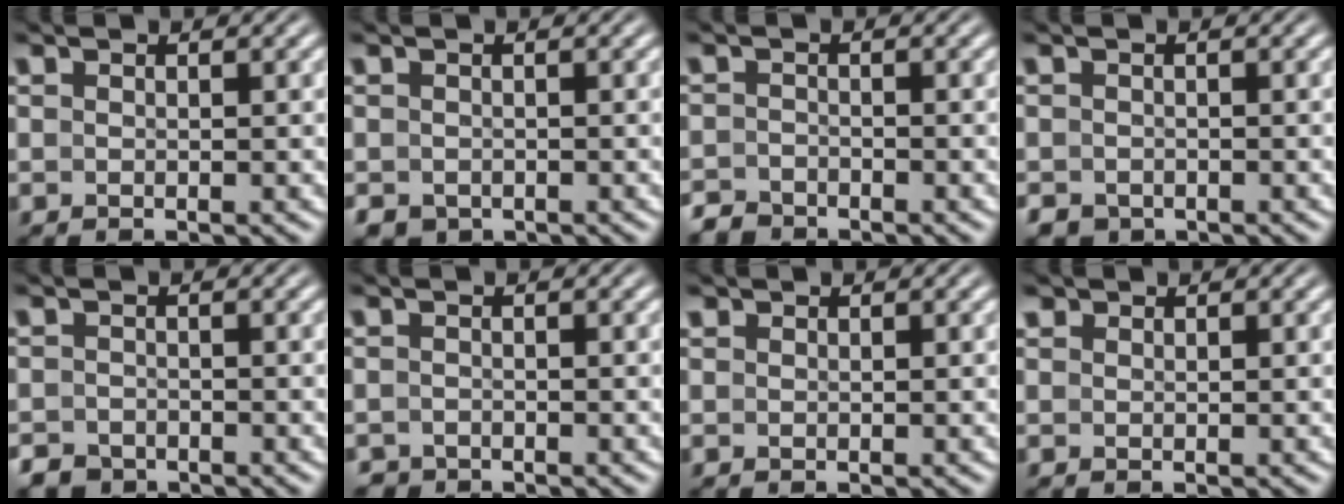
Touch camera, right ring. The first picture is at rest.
{"total": 3.0, "force": [-2.1, 2.0, 0.8], "torque": [-0.025, -0.022, -0.024]}
{"total": 2.4, "force": [-2.3, 0.6, -0.2], "torque": [0.001, -0.015, -0.037]}
{"total": 2.8, "force": [-2.2, 1.7, 0.6], "torque": [-0.017, -0.022, -0.028]}
{"total": 2.9, "force": [-2.6, 1.3, 0.1], "torque": [-0.002, -0.020, -0.039]}
{"total": 1.8, "force": [-1.7, 0.6, -0.2], "torque": [-0.002, -0.018, -0.023]}
{"total": 0.0}
{"total": 0.5, "force": [0.5, 0.1, 0.1], "torque": [-0.007, -0.007, 0.018]}